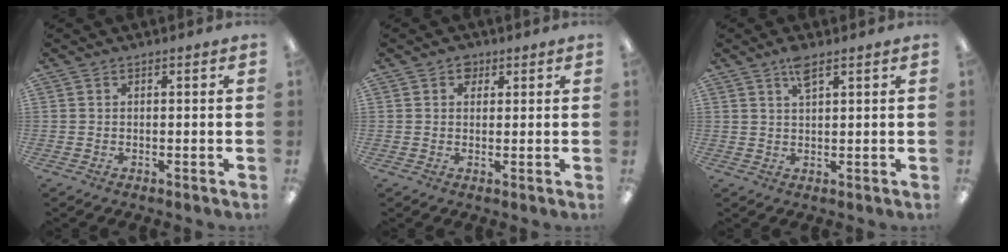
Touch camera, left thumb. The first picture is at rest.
{"total": 2.7, "force": [1.6, 1.9, 1.0], "torque": [-0.007, -0.002, 0.026]}
{"total": 3.8, "force": [2.5, 1.0, 2.6], "torque": [-0.052, 0.000, 0.043]}